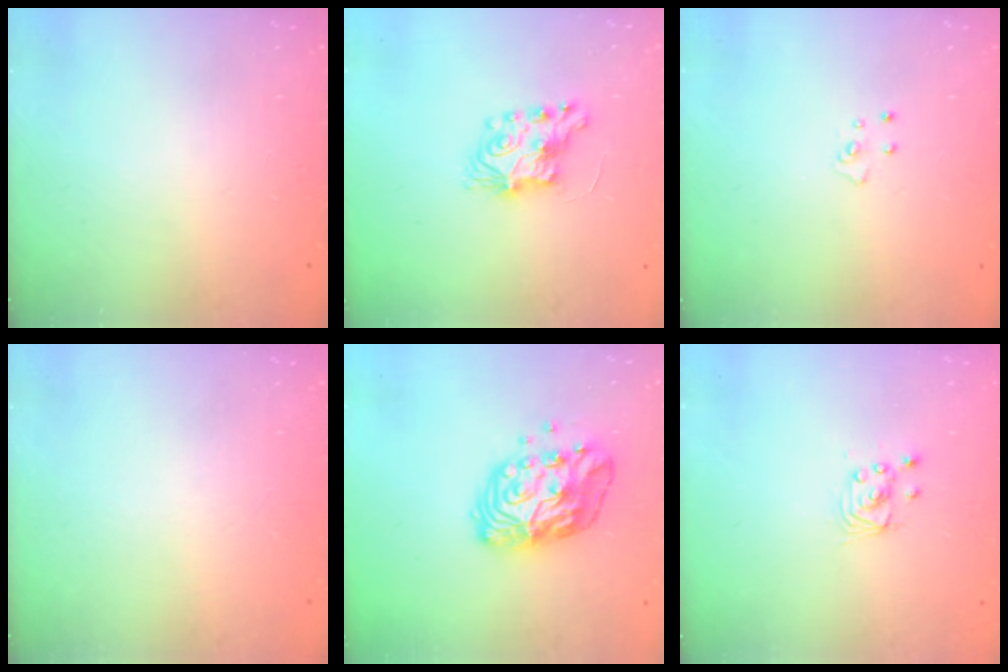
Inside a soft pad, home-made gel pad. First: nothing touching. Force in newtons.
{"total": 7.5, "press": 7.5, "slide": 0.2}
{"total": 4.1, "press": 4.1, "slide": 0.4}
{"total": 0.0}
{"total": 11.4, "press": 11.3, "slide": 0.9}
{"total": 2.8, "press": 2.8, "slide": 0.2}